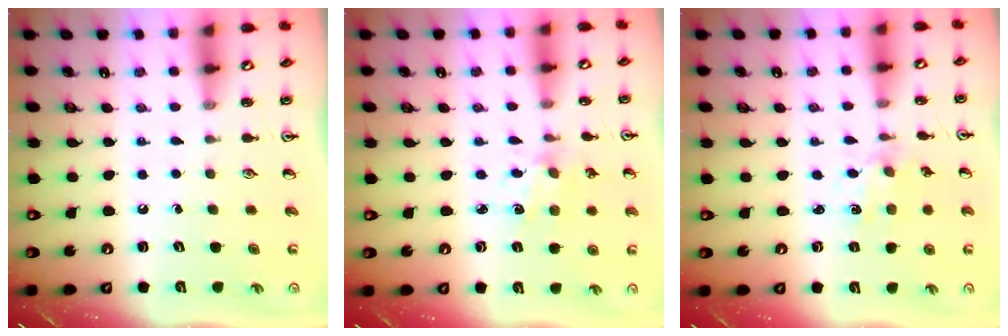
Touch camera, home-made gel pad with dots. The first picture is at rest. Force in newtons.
{"total": 2.3, "press": 2.3, "slide": 0.4}
{"total": 1.7, "press": 1.7, "slide": 0.3}